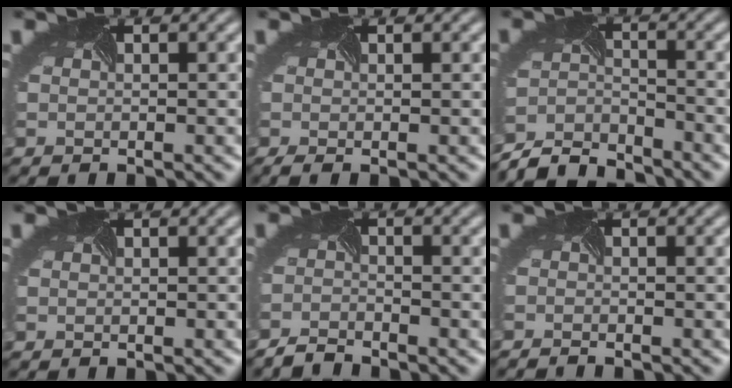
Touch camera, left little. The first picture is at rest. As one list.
[{"total": 1.1, "force": [-0.3, 0.3, 1.0], "torque": [-0.016, 0.002, -0.002]}, {"total": 5.8, "force": [-5.8, 0.4, 0.0], "torque": [-0.009, -0.007, -0.110]}, {"total": 0.0}, {"total": 2.7, "force": [-2.7, -0.3, -0.4], "torque": [-0.006, -0.005, -0.056]}, {"total": 2.0, "force": [-2.0, -0.3, -0.1], "torque": [-0.003, -0.010, -0.031]}]